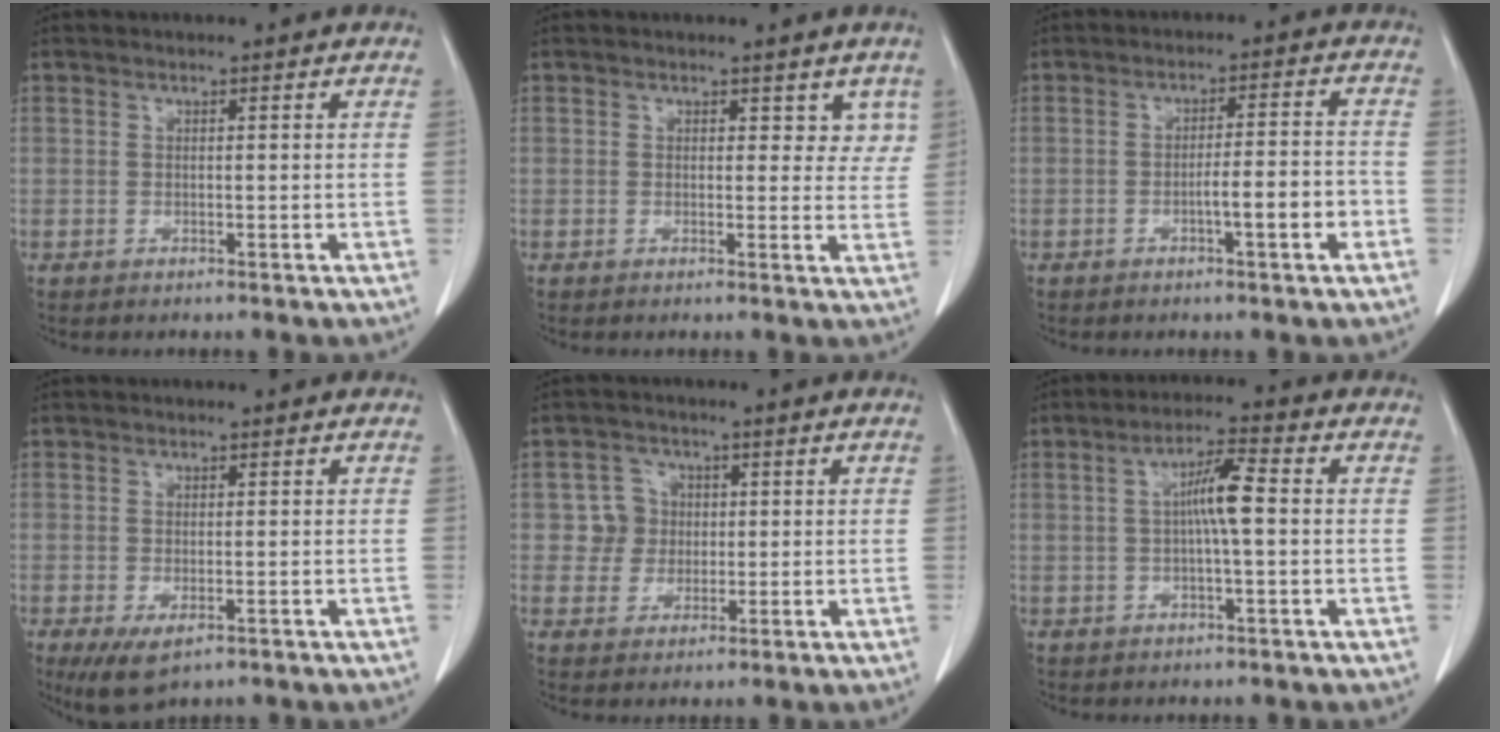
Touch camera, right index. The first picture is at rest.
{"total": 3.3, "force": [2.1, 2.2, 1.3], "torque": [0.006, -0.003, 0.020]}
{"total": 5.8, "force": [-2.3, 0.4, 5.3], "torque": [-0.079, 0.009, -0.034]}
{"total": 4.8, "force": [-2.5, 2.0, 3.6], "torque": [-0.063, -0.013, -0.033]}
{"total": 0.0}
{"total": 5.8, "force": [0.2, 0.4, 5.7], "torque": [-0.103, 0.011, 0.002]}